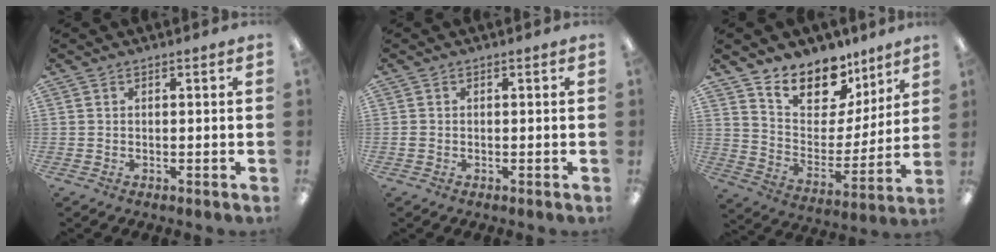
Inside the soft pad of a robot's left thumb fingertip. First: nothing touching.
{"total": 0.6, "force": [-0.2, 0.5, 0.2], "torque": [-0.004, 0.003, -0.004]}
{"total": 13.9, "force": [11.0, 7.5, 4.2], "torque": [-0.085, -0.085, 0.204]}